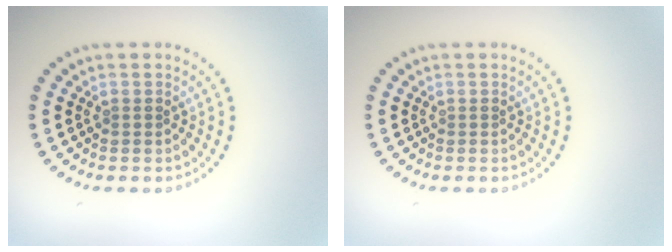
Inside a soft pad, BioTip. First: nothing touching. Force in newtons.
{"total": 0.0}